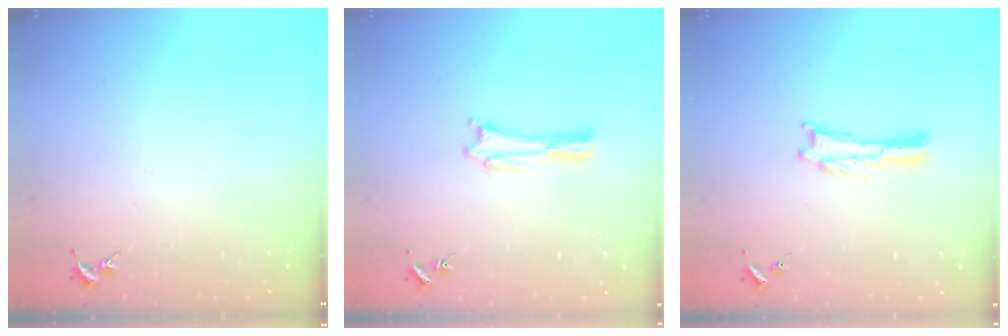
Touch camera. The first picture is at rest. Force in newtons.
{"total": 0.7, "press": 0.7, "slide": 0.1}
{"total": 0.0}